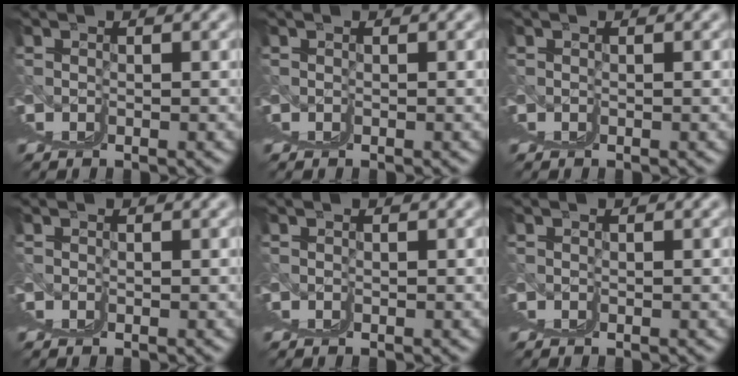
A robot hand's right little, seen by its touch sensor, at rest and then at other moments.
{"total": 0.0}
{"total": 0.0}
{"total": 0.0}
{"total": 0.0}
{"total": 0.0}